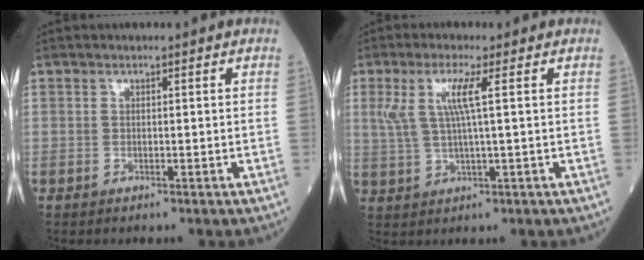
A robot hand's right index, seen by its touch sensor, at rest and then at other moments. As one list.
[{"total": 5.6, "force": [1.8, 0.0, 5.3], "torque": [-0.118, 0.011, 0.040]}]